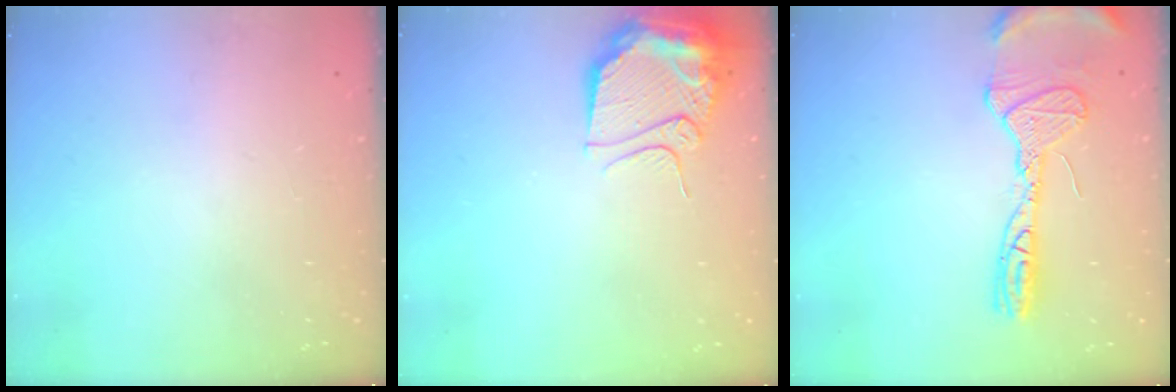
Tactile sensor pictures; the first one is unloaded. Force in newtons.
{"total": 11.5, "press": 11.4, "slide": 1.6}
{"total": 14.6, "press": 14.4, "slide": 2.2}